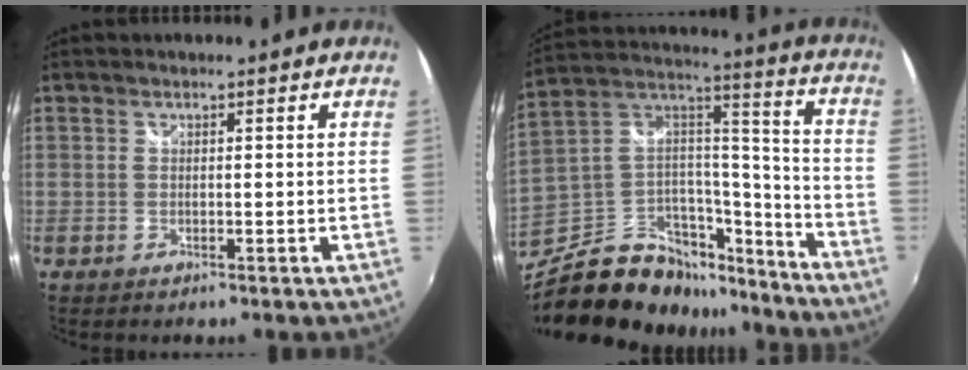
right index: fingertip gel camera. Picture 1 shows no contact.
{"total": 25.1, "force": [-17.3, 14.0, 11.5], "torque": [-0.231, 0.057, -0.258]}